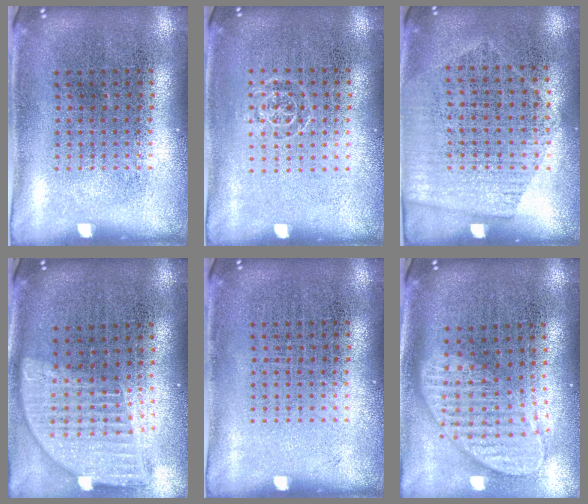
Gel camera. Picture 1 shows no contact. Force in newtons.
{"total": 0.6, "press": 0.5, "slide": 0.3}
{"total": 1.4, "press": 1.1, "slide": 0.7}
{"total": 1.9, "press": 1.5, "slide": 1.2}
{"total": 0.0}
{"total": 2.0, "press": 1.6, "slide": 1.2}